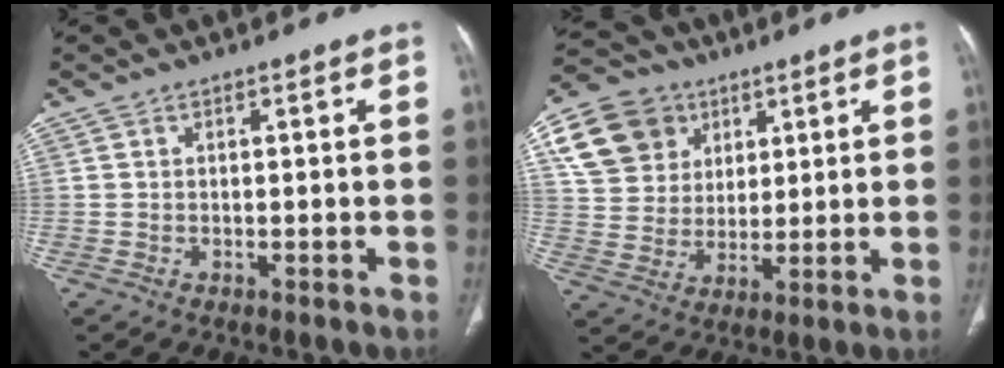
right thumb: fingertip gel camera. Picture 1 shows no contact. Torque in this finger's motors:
{"motor_torque": [1.42, 1.59, 0.34, -0.27, 0.06]}